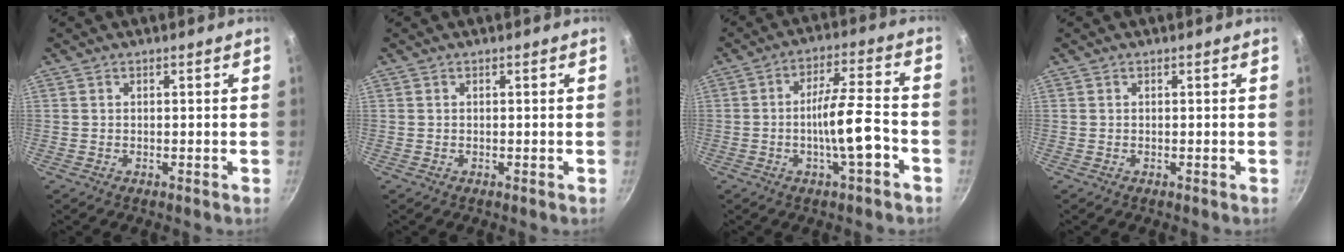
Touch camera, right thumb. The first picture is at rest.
{"total": 0.0}
{"total": 10.0, "force": [-3.5, 2.0, 9.1], "torque": [-0.145, 0.028, -0.058]}
{"total": 0.0}